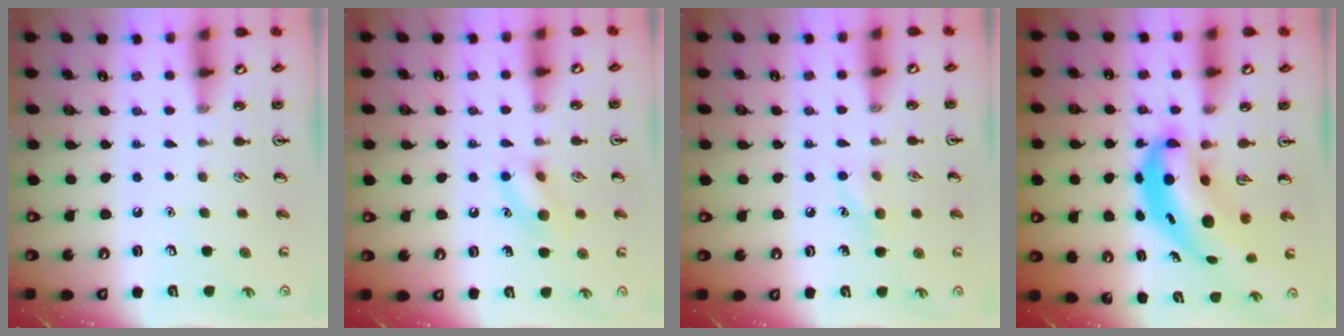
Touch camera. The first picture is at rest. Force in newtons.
{"total": 10.0, "press": 10.0, "slide": 0.8}
{"total": 6.7, "press": 6.4, "slide": 1.9}
{"total": 8.2, "press": 7.9, "slide": 2.1}